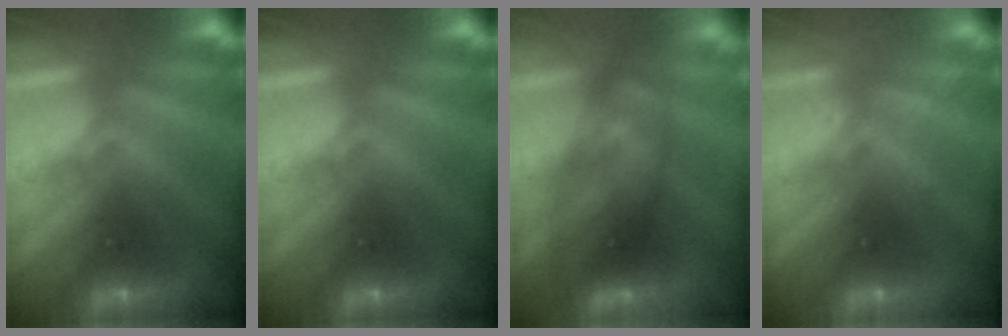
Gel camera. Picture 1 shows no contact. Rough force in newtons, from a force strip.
{"total": 0.0}
{"total": 5.5}
{"total": 2.0}